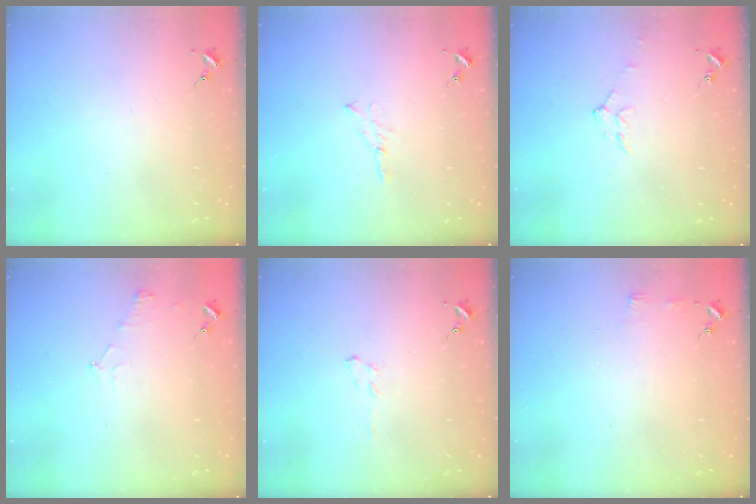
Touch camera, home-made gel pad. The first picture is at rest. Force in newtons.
{"total": 3.7, "press": 3.7, "slide": 0.5}
{"total": 6.0, "press": 6.0, "slide": 0.7}
{"total": 5.9, "press": 5.9, "slide": 0.7}
{"total": 3.9, "press": 3.8, "slide": 0.4}
{"total": 3.3, "press": 3.2, "slide": 0.5}